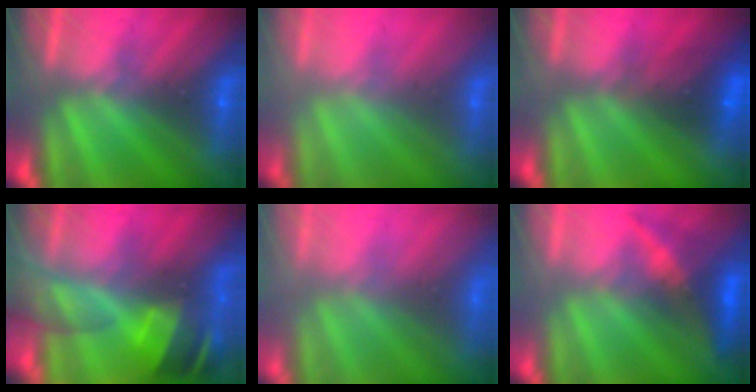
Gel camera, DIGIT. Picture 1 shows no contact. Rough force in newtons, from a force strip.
{"total": 2.0}
{"total": 8.0}
{"total": 7.3}
{"total": 8.9}
{"total": 3.3}